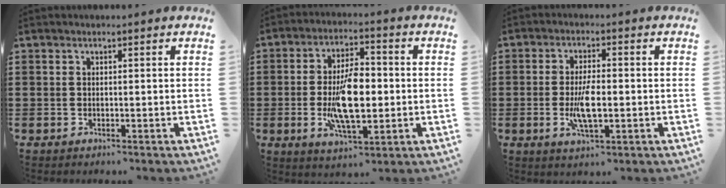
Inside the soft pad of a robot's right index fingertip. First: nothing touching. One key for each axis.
{"total": 10.9, "fx": -1.3, "fy": 4.8, "fz": 9.8, "tx": -0.198, "ty": -0.008, "tz": -0.028}
{"total": 6.3, "fx": -1.0, "fy": 2.2, "fz": 5.8, "tx": -0.127, "ty": -0.005, "tz": -0.024}